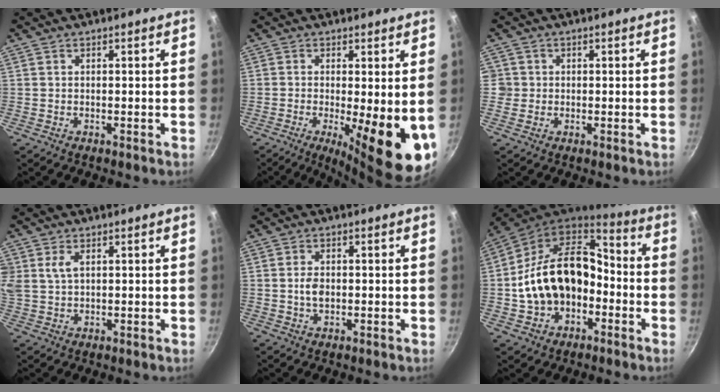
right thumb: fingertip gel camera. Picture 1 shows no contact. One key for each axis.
{"total": 13.3, "fx": -2.4, "fy": 3.5, "fz": 12.6, "tx": -0.163, "ty": -0.016, "tz": -0.028}
{"total": 2.6, "fx": -0.1, "fy": 2.5, "fz": 0.3, "tx": 0.011, "ty": 0.009, "tz": -0.005}
{"total": 5.5, "fx": 1.9, "fy": 3.7, "fz": 3.7, "tx": -0.069, "ty": 0.004, "tz": 0.037}
{"total": 3.0, "fx": -0.1, "fy": 2.0, "fz": 2.3, "tx": -0.037, "ty": 0.003, "tz": -0.004}
{"total": 20.0, "fx": -3.0, "fy": 14.2, "fz": 13.8, "tx": -0.222, "ty": 0.063, "tz": -0.052}